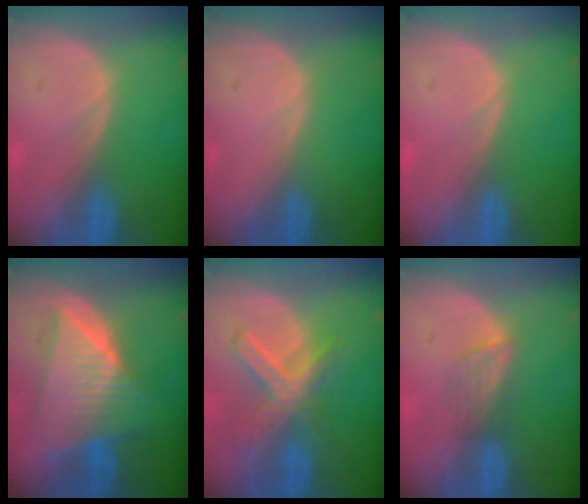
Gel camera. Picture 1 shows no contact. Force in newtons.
{"total": 0.0}
{"total": 0.0}
{"total": 10.0, "press": 10.0, "slide": 0.7}
{"total": 7.3, "press": 6.3, "slide": 3.8}
{"total": 3.2, "press": 2.9, "slide": 1.4}